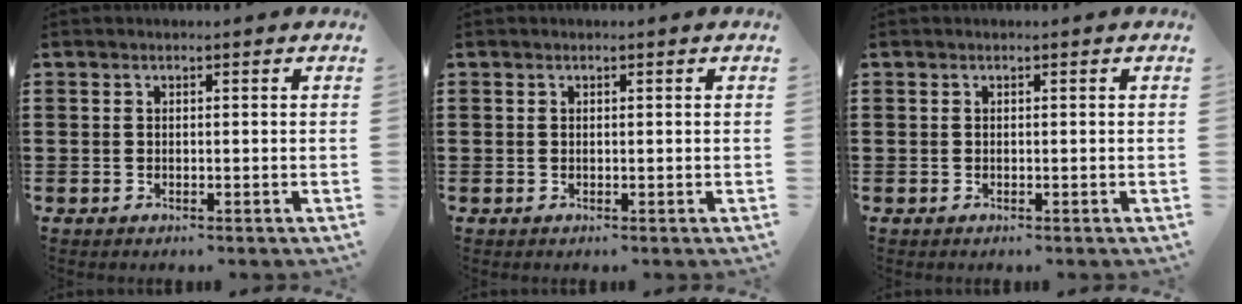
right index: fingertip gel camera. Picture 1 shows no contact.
{"total": 0.0}
{"total": 0.0}